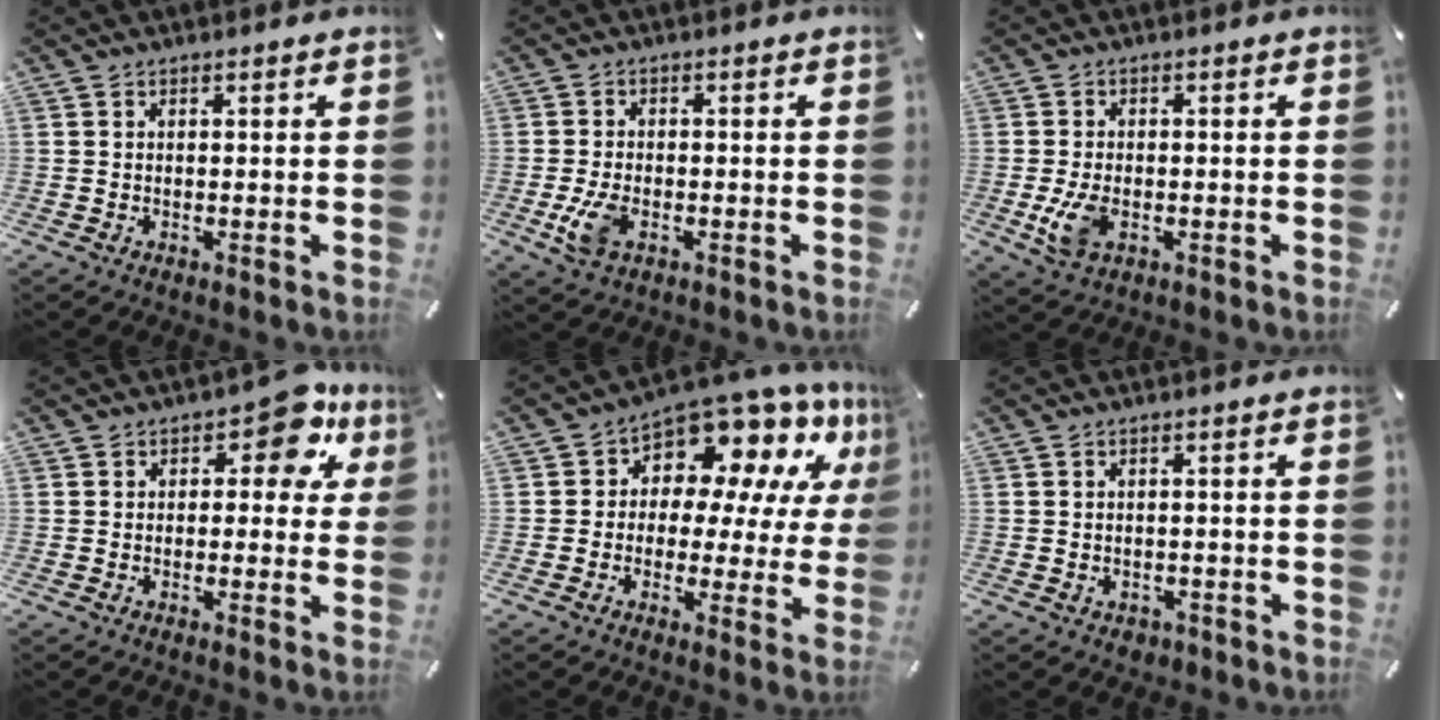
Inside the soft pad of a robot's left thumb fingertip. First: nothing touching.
{"total": 6.4, "force": [-2.1, 3.8, 4.8], "torque": [-0.116, -0.002, -0.040]}
{"total": 6.3, "force": [-1.6, 4.0, 4.6], "torque": [-0.109, -0.002, -0.029]}
{"total": 9.5, "force": [4.2, 5.2, 6.7], "torque": [-0.073, -0.019, 0.067]}
{"total": 10.8, "force": [7.5, 6.2, 4.5], "torque": [-0.083, -0.075, 0.135]}
{"total": 1.9, "force": [-0.8, 1.5, 0.7], "torque": [-0.011, 0.005, -0.017]}